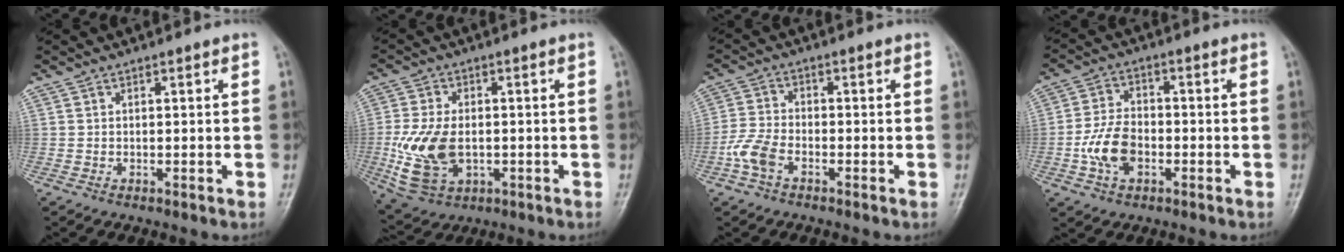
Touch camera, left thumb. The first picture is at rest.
{"total": 11.7, "force": [-1.6, 7.5, 8.9], "torque": [-0.175, -0.006, -0.022]}
{"total": 5.4, "force": [-2.8, 3.1, 3.4], "torque": [-0.079, 0.012, -0.060]}
{"total": 8.0, "force": [-2.4, 5.3, 5.5], "torque": [-0.097, 0.016, -0.048]}